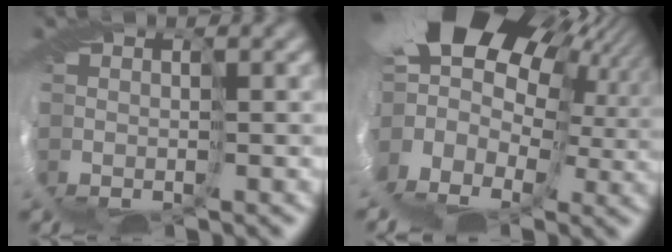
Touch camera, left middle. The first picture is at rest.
{"total": 17.2, "force": [6.0, 11.6, 11.2], "torque": [-0.211, 0.018, 0.081]}